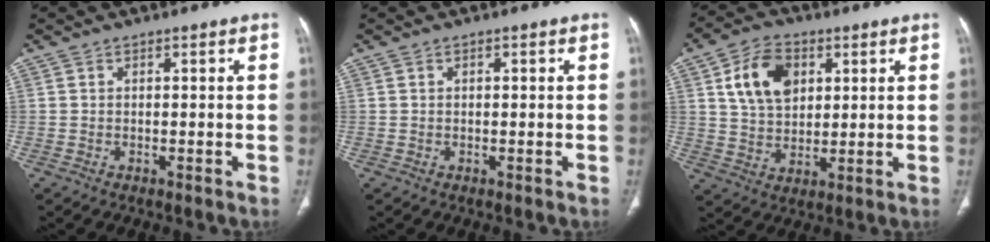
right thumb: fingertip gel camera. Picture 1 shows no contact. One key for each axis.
{"total": 0.7, "fx": 0.2, "fy": 0.3, "fz": 0.6, "tx": -0.012, "ty": 0.002, "tz": 0.005}
{"total": 11.5, "fx": 3.9, "fy": 7.8, "fz": 7.4, "tx": -0.107, "ty": -0.007, "tz": 0.073}